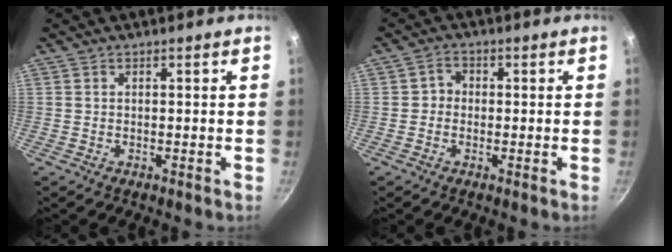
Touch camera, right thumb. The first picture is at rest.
{"total": 2.4, "force": [-0.4, 2.2, 1.0], "torque": [-0.003, 0.009, -0.012]}